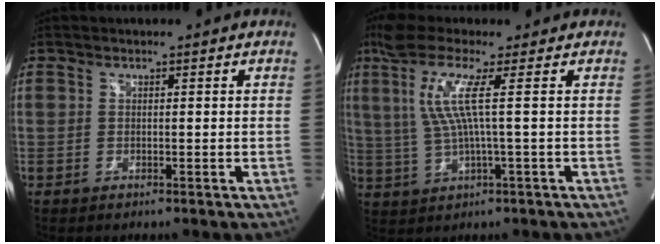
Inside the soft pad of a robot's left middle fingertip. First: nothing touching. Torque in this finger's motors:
{"motor_torque": [1.44, -0.25, 0.32, 0.20]}